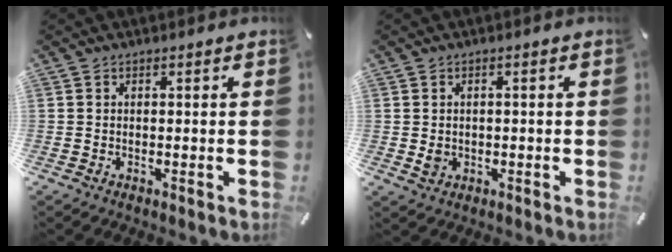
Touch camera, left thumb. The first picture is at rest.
{"total": 2.2, "force": [-0.5, 1.9, 1.1], "torque": [-0.011, -0.001, -0.010]}